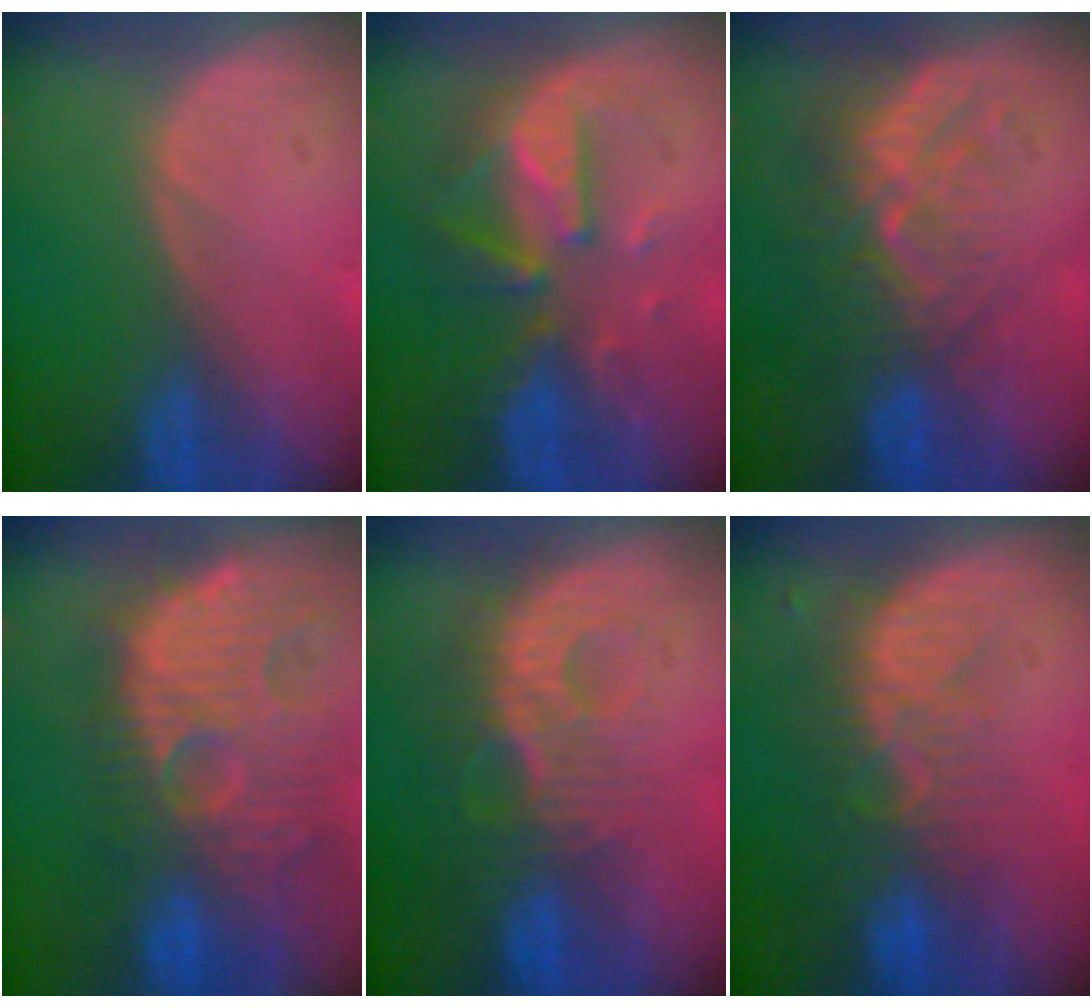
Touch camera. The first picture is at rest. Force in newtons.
{"total": 8.1, "press": 7.9, "slide": 2.0}
{"total": 9.3, "press": 8.3, "slide": 4.1}
{"total": 13.5, "press": 12.4, "slide": 5.3}
{"total": 9.2, "press": 8.5, "slide": 3.5}
{"total": 8.1, "press": 7.3, "slide": 3.6}